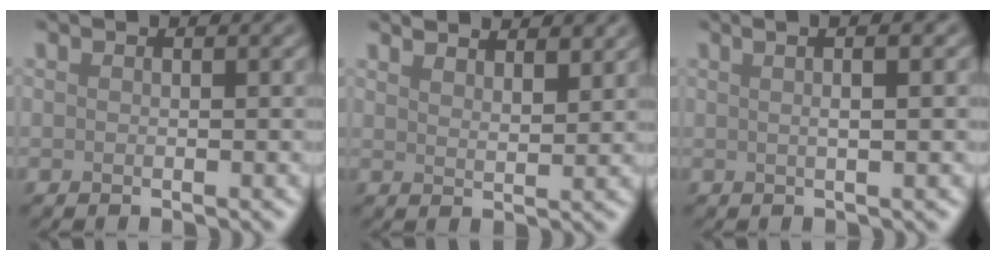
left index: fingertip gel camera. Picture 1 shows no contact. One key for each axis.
{"total": 4.2, "fx": 3.7, "fy": 1.1, "fz": 1.8, "tx": -0.011, "ty": 0.011, "tz": 0.037}
{"total": 5.8, "fx": 2.3, "fy": 2.5, "fz": 4.8, "tx": -0.032, "ty": 0.028, "tz": -0.003}